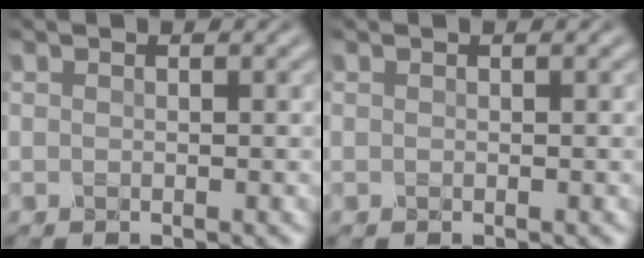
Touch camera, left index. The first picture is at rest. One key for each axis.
{"total": 0.0}